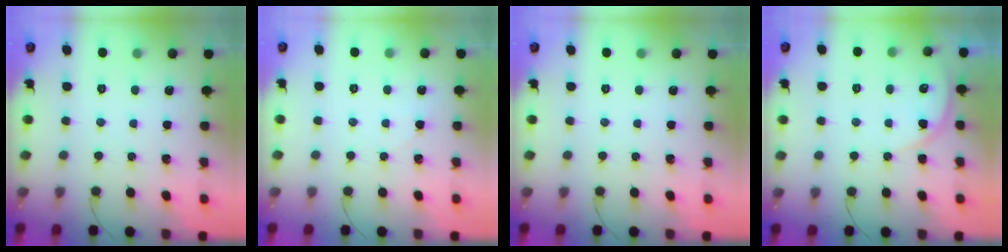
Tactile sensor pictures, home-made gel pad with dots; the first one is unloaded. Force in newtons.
{"total": 3.5, "press": 3.1, "slide": 1.6}
{"total": 0.0}
{"total": 5.9, "press": 5.9, "slide": 0.4}